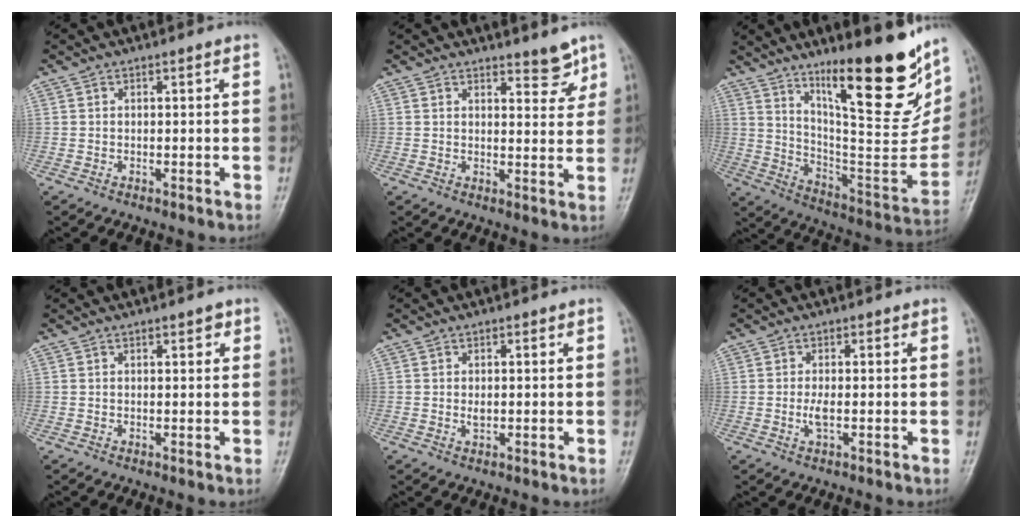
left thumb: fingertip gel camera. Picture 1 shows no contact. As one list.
[{"total": 4.1, "force": [3.4, 1.4, 2.0], "torque": [-0.010, -0.027, 0.046]}, {"total": 25.2, "force": [15.7, 5.9, 18.8], "torque": [-0.244, -0.087, 0.258]}, {"total": 1.9, "force": [1.0, 0.8, 1.4], "torque": [-0.011, -0.002, 0.011]}, {"total": 1.4, "force": [0.1, 0.9, 1.1], "torque": [-0.014, -0.002, 0.002]}, {"total": 2.2, "force": [-0.2, 0.8, 2.0], "torque": [-0.045, -0.004, -0.006]}]